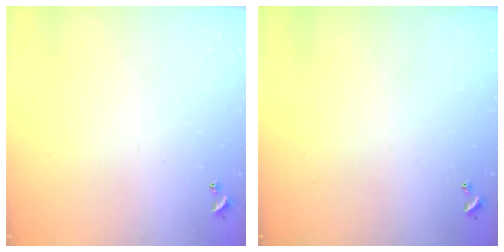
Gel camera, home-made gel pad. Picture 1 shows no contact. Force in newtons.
{"total": 0.0}